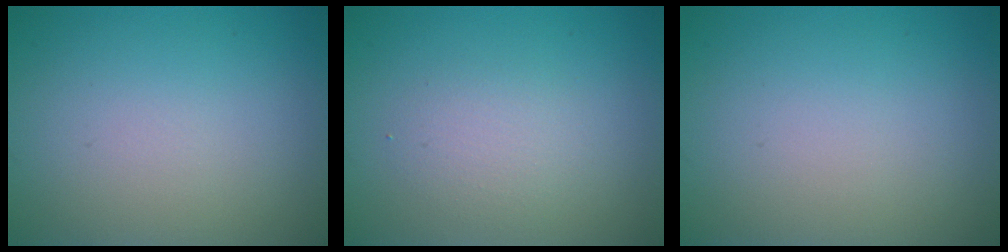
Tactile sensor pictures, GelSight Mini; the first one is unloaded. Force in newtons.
{"total": 1.9, "press": 1.9, "slide": 0.1}
{"total": 0.0}